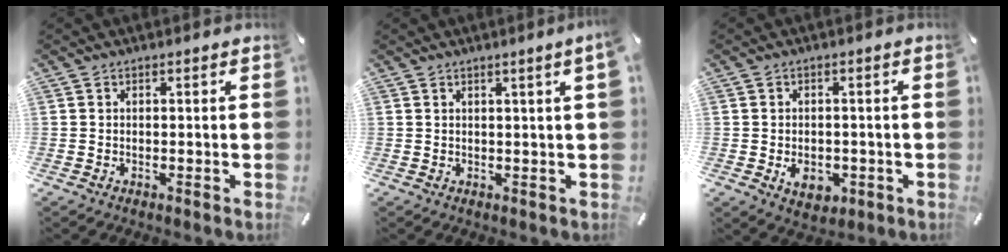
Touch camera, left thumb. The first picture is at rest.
{"total": 2.4, "force": [1.1, -0.3, 2.1], "torque": [-0.038, -0.003, 0.018]}
{"total": 5.4, "force": [-1.2, 4.5, 2.8], "torque": [-0.029, -0.002, -0.022]}